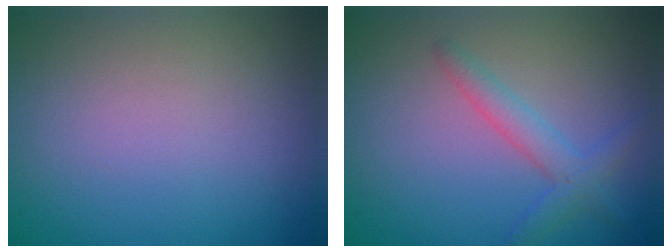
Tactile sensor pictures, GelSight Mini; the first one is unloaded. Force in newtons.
{"total": 2.4, "press": 2.4, "slide": 0.1}